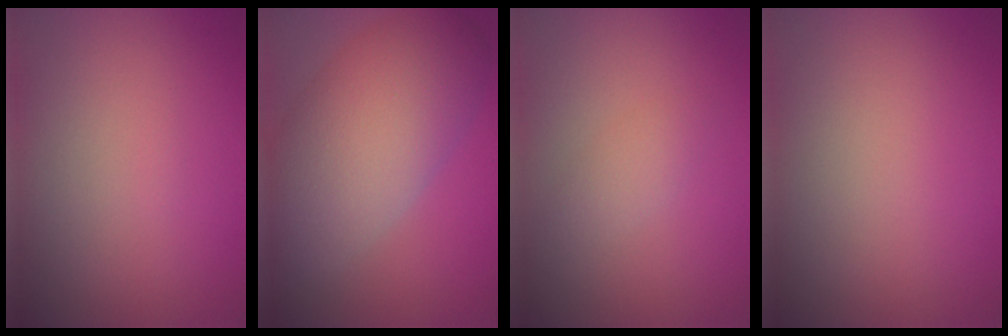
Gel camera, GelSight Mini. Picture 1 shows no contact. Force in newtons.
{"total": 10.1, "press": 10.0, "slide": 0.9}
{"total": 1.4, "press": 1.4, "slide": 0.1}
{"total": 0.0}